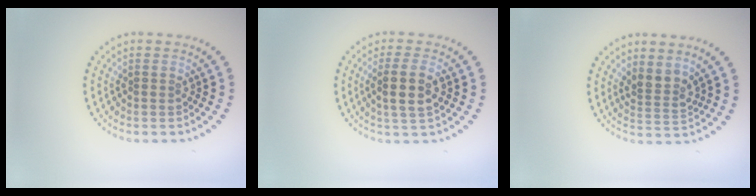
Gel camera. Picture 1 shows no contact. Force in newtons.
{"total": 3.0, "press": 2.8, "slide": 1.1}
{"total": 2.3, "press": 1.7, "slide": 1.5}